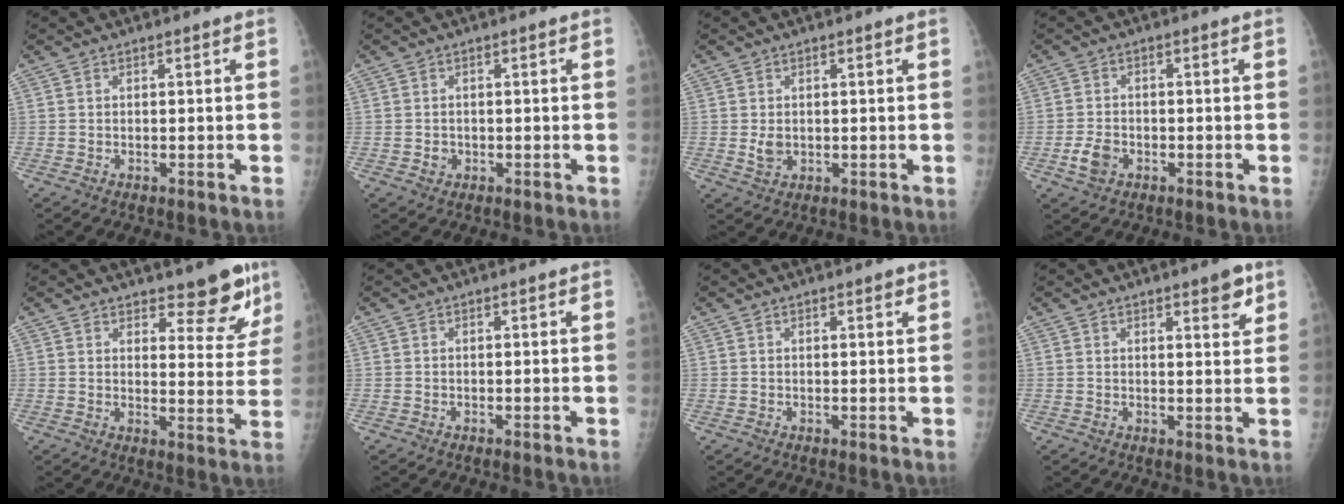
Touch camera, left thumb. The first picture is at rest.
{"total": 1.4, "force": [-0.4, 1.2, 0.5], "torque": [-0.002, 0.004, -0.003]}
{"total": 2.4, "force": [0.1, 1.8, 1.6], "torque": [-0.024, -0.004, 0.007]}
{"total": 3.8, "force": [-1.6, 2.7, 2.2], "torque": [-0.041, 0.007, -0.028]}
{"total": 9.1, "force": [6.8, 3.5, 5.0], "torque": [-0.024, -0.049, 0.094]}
{"total": 0.0}
{"total": 0.9, "force": [0.7, 0.3, 0.6], "torque": [-0.006, -0.002, 0.010]}
{"total": 4.2, "force": [2.6, 1.3, 3.0], "torque": [-0.030, -0.015, 0.033]}